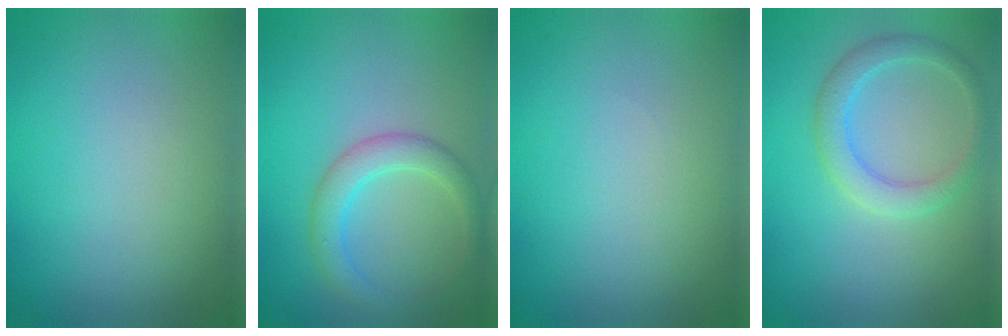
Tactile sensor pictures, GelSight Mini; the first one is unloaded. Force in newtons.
{"total": 3.0, "press": 3.0, "slide": 0.1}
{"total": 0.0}
{"total": 2.9, "press": 2.9, "slide": 0.1}